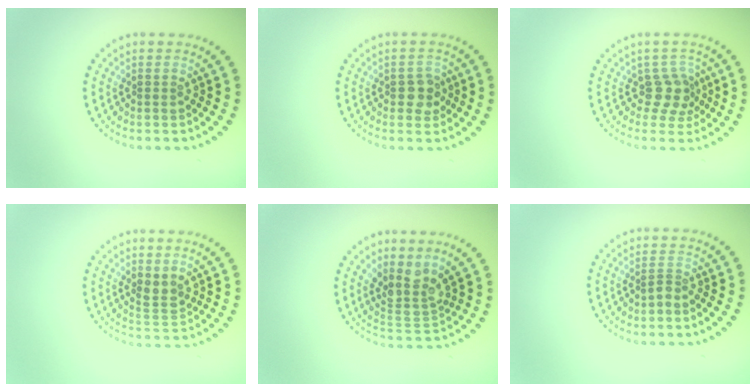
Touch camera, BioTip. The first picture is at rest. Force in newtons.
{"total": 2.1, "press": 2.0, "slide": 0.5}
{"total": 2.6, "press": 1.9, "slide": 1.7}
{"total": 1.5, "press": 1.3, "slide": 0.8}
{"total": 3.4, "press": 2.6, "slide": 2.3}
{"total": 0.7, "press": 0.4, "slide": 0.6}